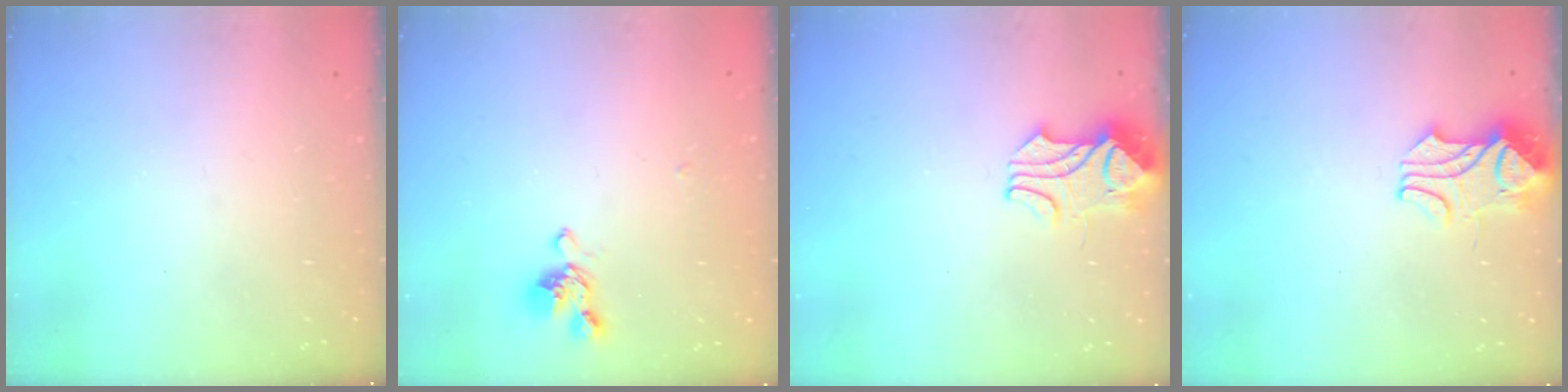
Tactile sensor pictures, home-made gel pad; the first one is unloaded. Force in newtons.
{"total": 2.0, "press": 1.8, "slide": 0.8}
{"total": 2.4, "press": 2.3, "slide": 0.8}
{"total": 2.4, "press": 2.3, "slide": 0.8}